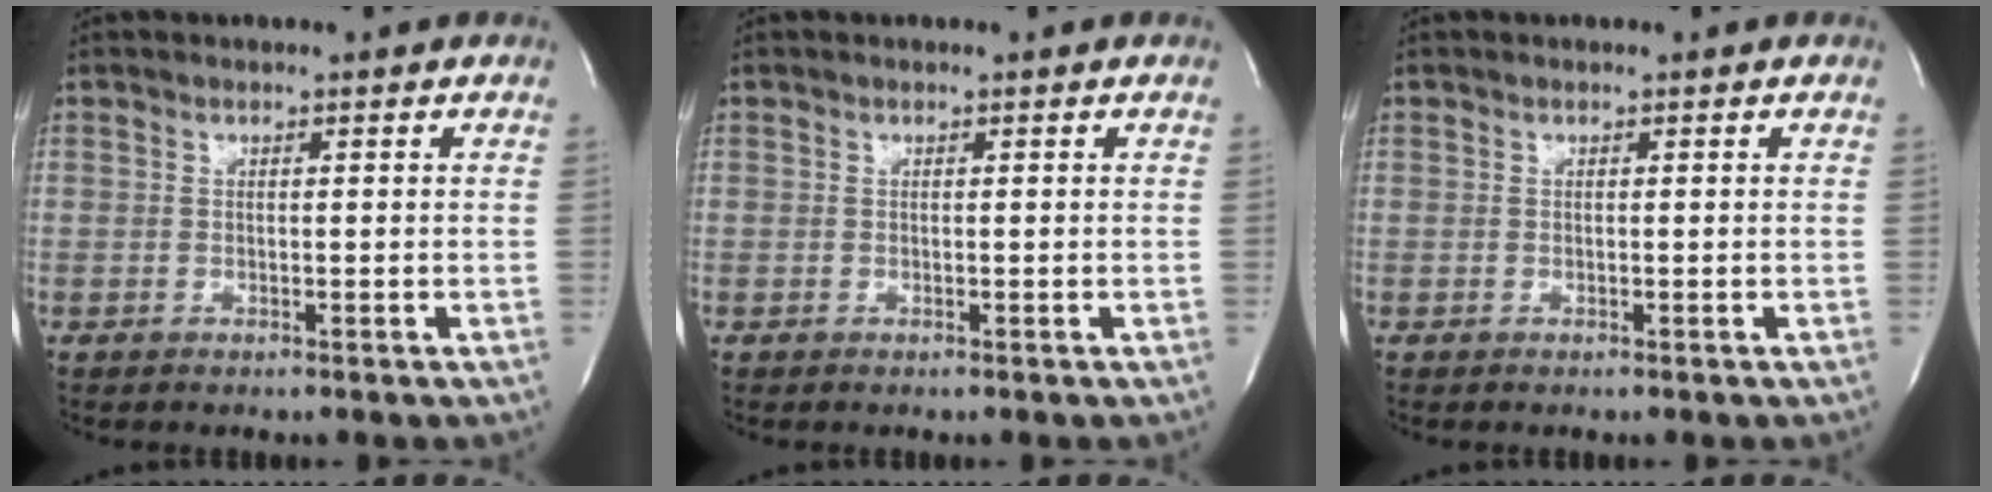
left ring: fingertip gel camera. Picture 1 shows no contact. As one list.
[{"total": 0.0}, {"total": 0.0}]